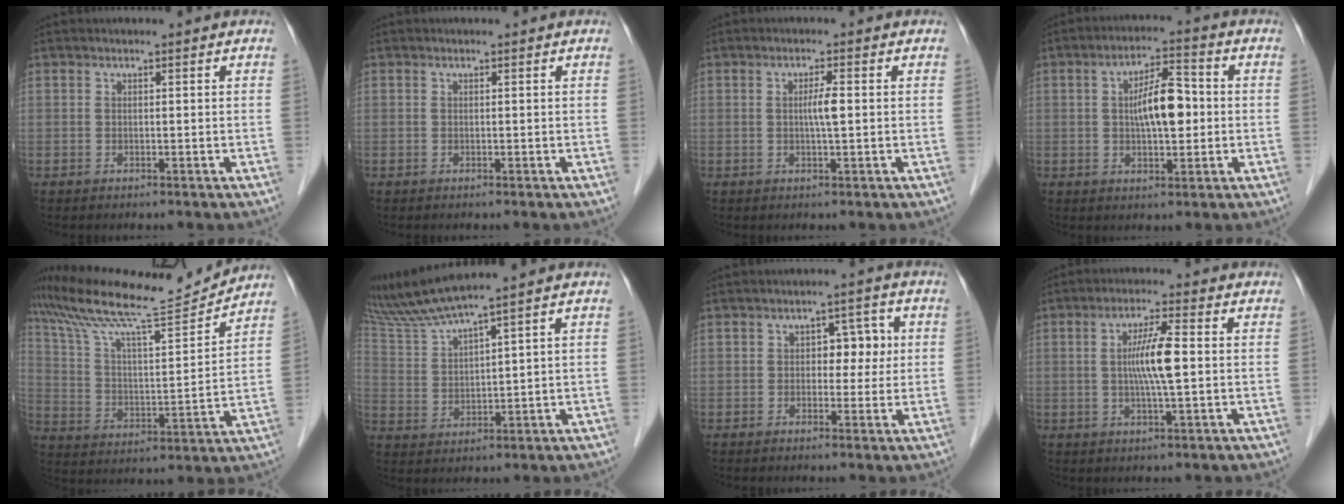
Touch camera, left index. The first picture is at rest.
{"total": 0.0}
{"total": 2.5, "force": [0.0, 0.0, 2.5], "torque": [-0.045, 0.000, 0.000]}
{"total": 7.8, "force": [0.2, 2.5, 7.3], "torque": [-0.131, 0.016, 0.001]}
{"total": 17.4, "force": [15.8, 0.1, 7.3], "torque": [-0.141, 0.002, 0.264]}
{"total": 7.0, "force": [6.2, -1.9, 2.6], "torque": [-0.068, -0.003, 0.136]}
{"total": 4.6, "force": [0.4, 2.9, 3.6], "torque": [-0.044, 0.022, 0.007]}
{"total": 6.5, "force": [0.2, 0.3, 6.4], "torque": [-0.124, 0.002, -0.001]}